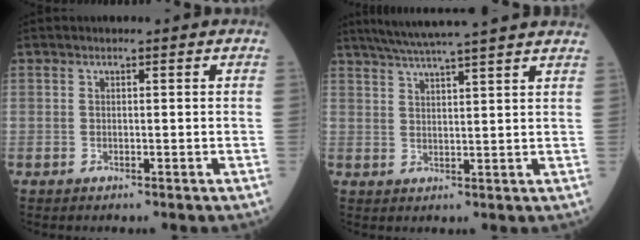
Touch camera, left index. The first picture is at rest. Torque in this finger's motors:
{"motor_torque": [0.00, -0.08, 0.02, 0.04]}